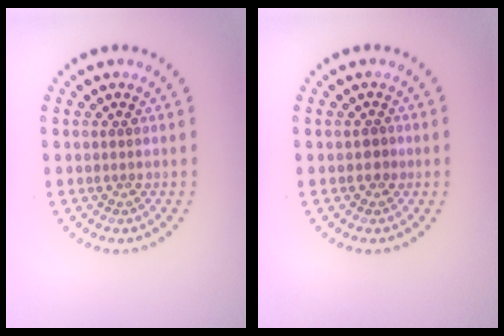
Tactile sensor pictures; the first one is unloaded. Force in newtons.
{"total": 0.8, "press": 0.8, "slide": 0.3}